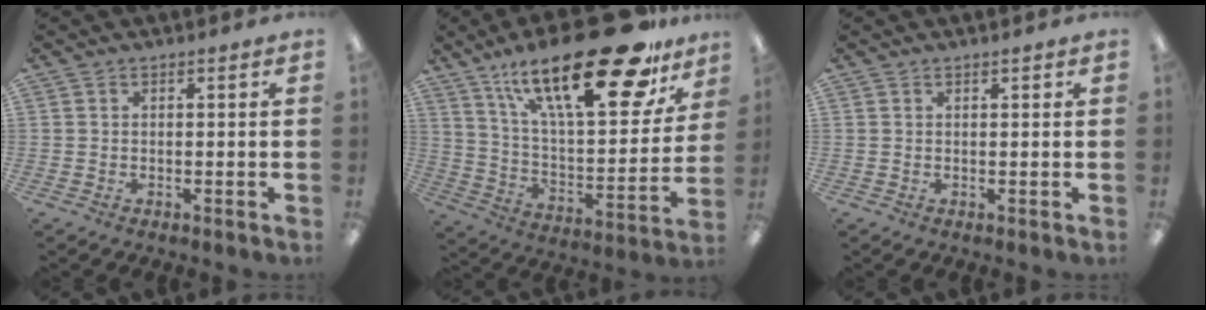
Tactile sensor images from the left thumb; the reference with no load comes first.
{"total": 30.8, "force": [19.2, 10.4, 21.7], "torque": [-0.340, -0.108, 0.318]}
{"total": 0.7, "force": [0.6, 0.2, 0.2], "torque": [-0.005, 0.001, 0.011]}